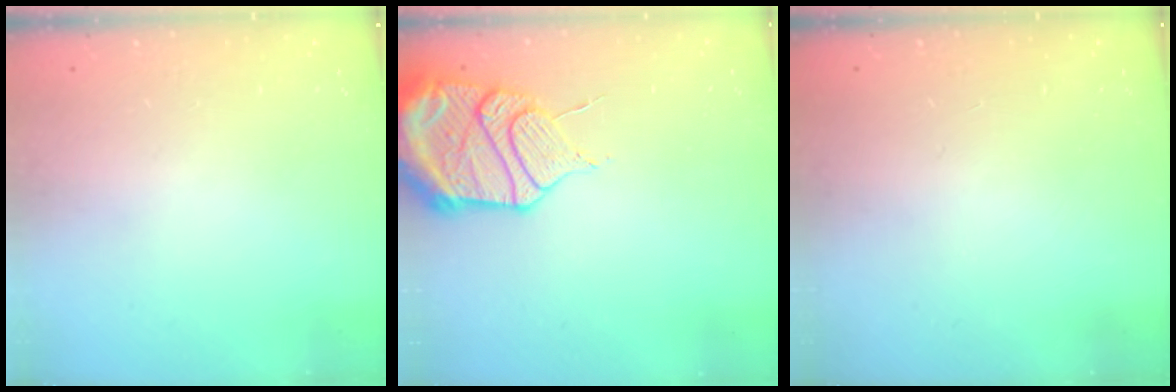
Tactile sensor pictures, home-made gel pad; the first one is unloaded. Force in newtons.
{"total": 16.9, "press": 16.3, "slide": 4.2}
{"total": 0.0}